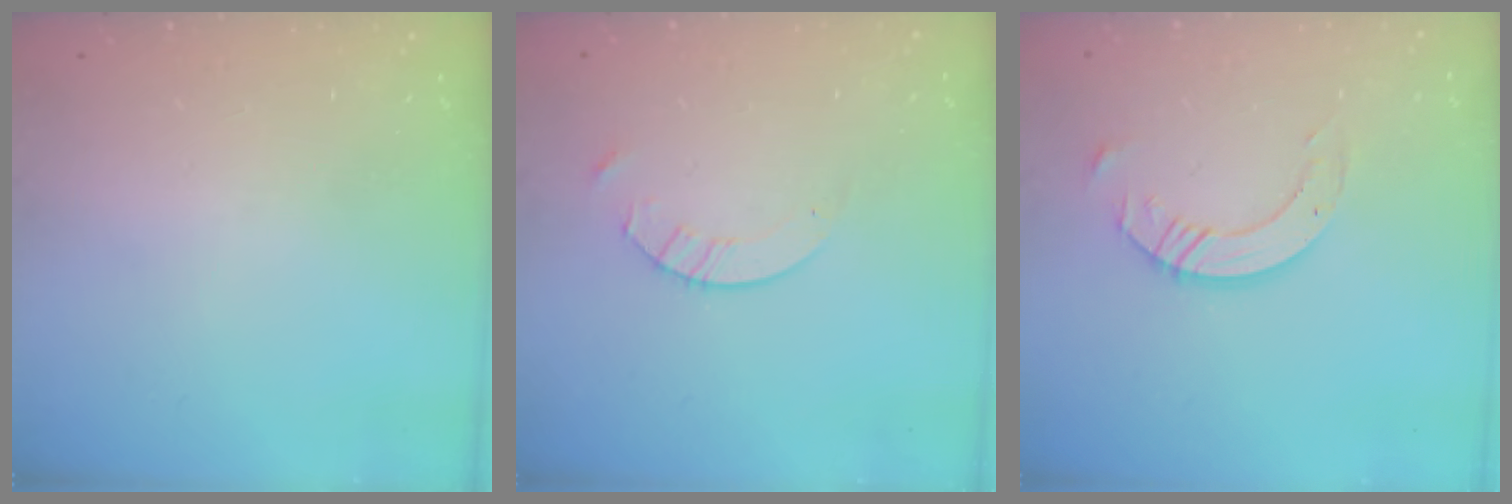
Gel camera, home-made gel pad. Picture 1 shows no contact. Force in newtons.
{"total": 4.2, "press": 4.2, "slide": 0.4}
{"total": 8.0, "press": 7.9, "slide": 0.7}